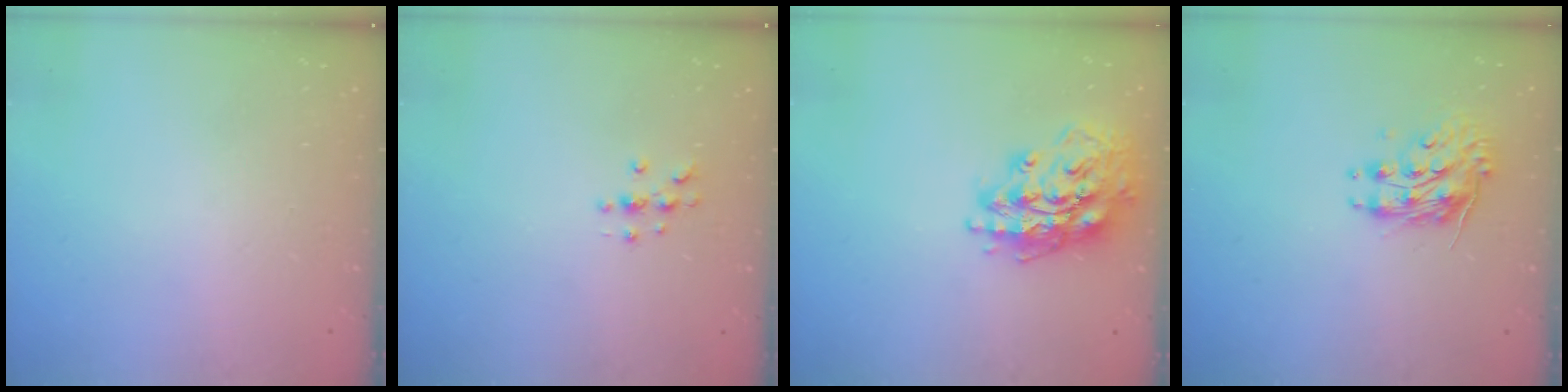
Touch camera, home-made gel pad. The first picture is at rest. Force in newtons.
{"total": 3.7, "press": 3.7, "slide": 0.4}
{"total": 17.5, "press": 17.5, "slide": 0.9}
{"total": 8.9, "press": 8.9, "slide": 0.3}